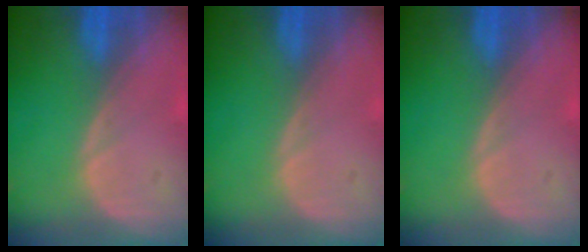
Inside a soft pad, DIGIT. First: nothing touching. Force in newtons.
{"total": 0.0}
{"total": 0.0}